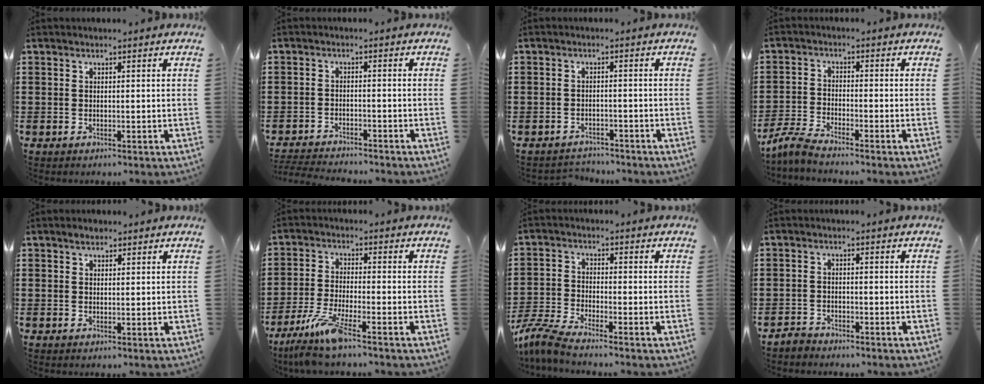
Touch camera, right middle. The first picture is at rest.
{"total": 3.2, "force": [-3.2, 0.3, 0.1], "torque": [-0.012, -0.003, -0.071]}
{"total": 2.4, "force": [-2.3, 0.6, -0.4], "torque": [0.000, 0.000, -0.053]}
{"total": 4.1, "force": [-3.8, 0.4, 1.6], "torque": [-0.056, -0.009, -0.083]}
{"total": 1.2, "force": [1.0, 0.6, 0.4], "torque": [-0.001, 0.002, 0.015]}
{"total": 7.1, "force": [-5.3, 0.3, 4.8], "torque": [-0.109, -0.022, -0.104]}
{"total": 5.3, "force": [-4.8, 0.4, 2.3], "torque": [-0.079, -0.018, -0.103]}
{"total": 2.1, "force": [-2.0, 0.7, -0.1], "torque": [-0.005, 0.004, -0.044]}